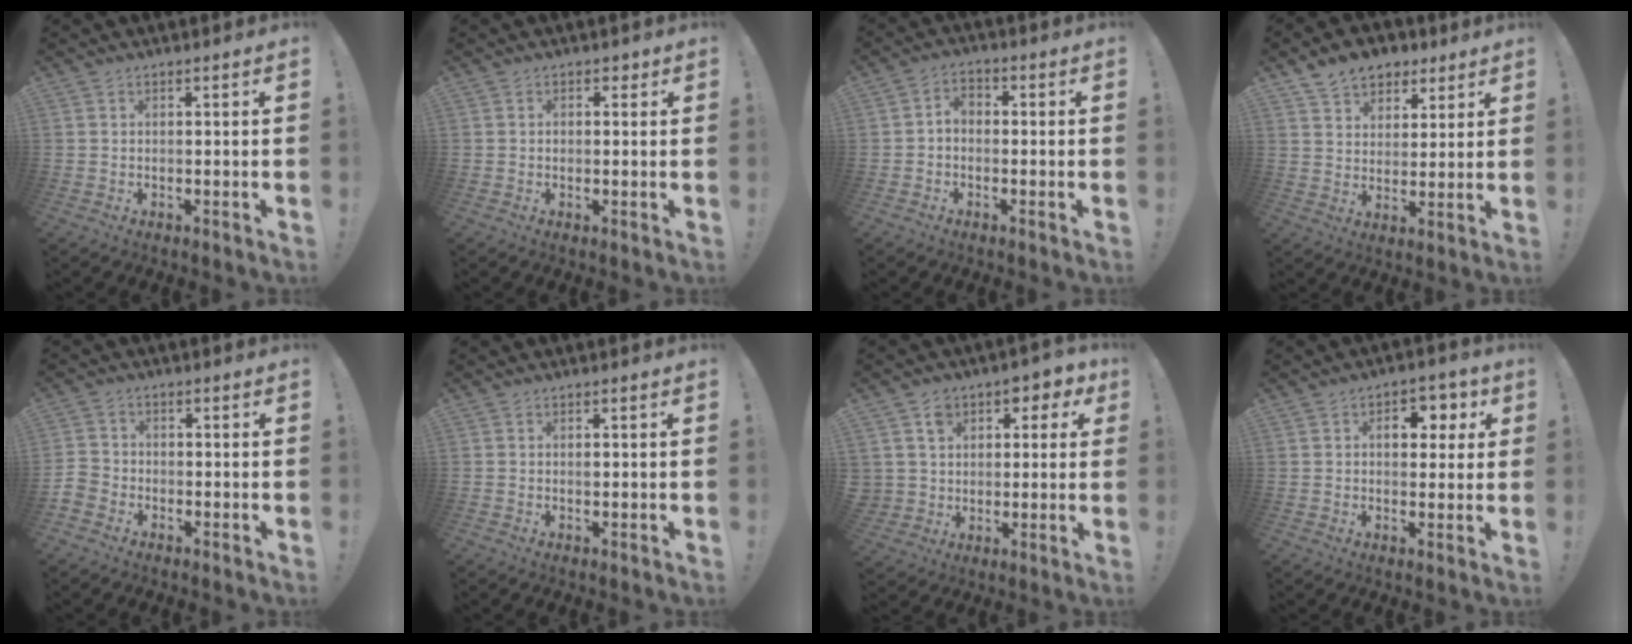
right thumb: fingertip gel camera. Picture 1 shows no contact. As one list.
[{"total": 1.6, "force": [0.3, 1.4, 0.7], "torque": [-0.001, 0.000, 0.001]}, {"total": 3.5, "force": [-1.3, 2.4, 2.3], "torque": [-0.047, 0.011, -0.025]}, {"total": 9.7, "force": [6.5, 6.7, 2.6], "torque": [-0.045, -0.038, 0.127]}, {"total": 4.9, "force": [-3.1, 3.4, 1.6], "torque": [-0.041, 0.016, -0.060]}, {"total": 0.8, "force": [-0.2, 0.6, 0.5], "torque": [-0.003, 0.000, -0.005]}, {"total": 8.4, "force": [2.5, 7.5, 2.8], "torque": [-0.039, -0.011, 0.052]}, {"total": 7.5, "force": [2.0, 5.1, 5.1], "torque": [-0.053, -0.002, 0.028]}]